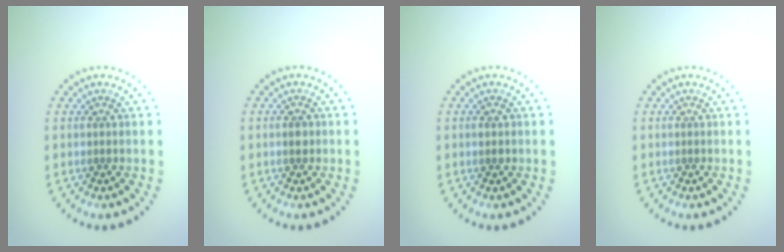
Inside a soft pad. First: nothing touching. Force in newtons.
{"total": 1.1, "press": 1.1, "slide": 0.1}
{"total": 1.1, "press": 1.1, "slide": 0.1}
{"total": 0.0}